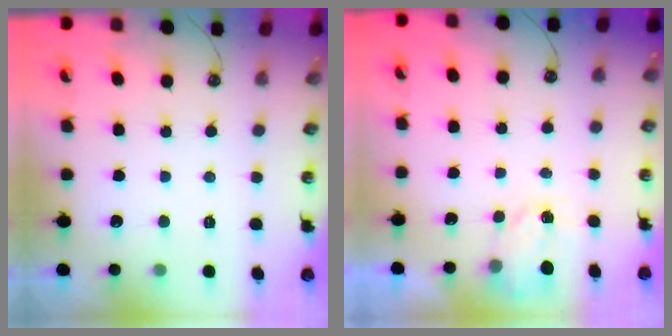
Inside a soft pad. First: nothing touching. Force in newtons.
{"total": 2.6, "press": 2.5, "slide": 0.4}